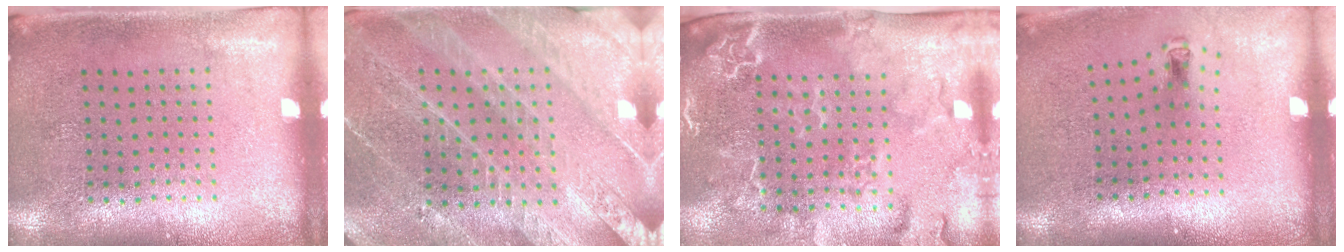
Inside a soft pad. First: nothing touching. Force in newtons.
{"total": 3.5, "press": 3.3, "slide": 1.1}
{"total": 2.8, "press": 2.5, "slide": 1.4}
{"total": 0.6, "press": 0.3, "slide": 0.5}